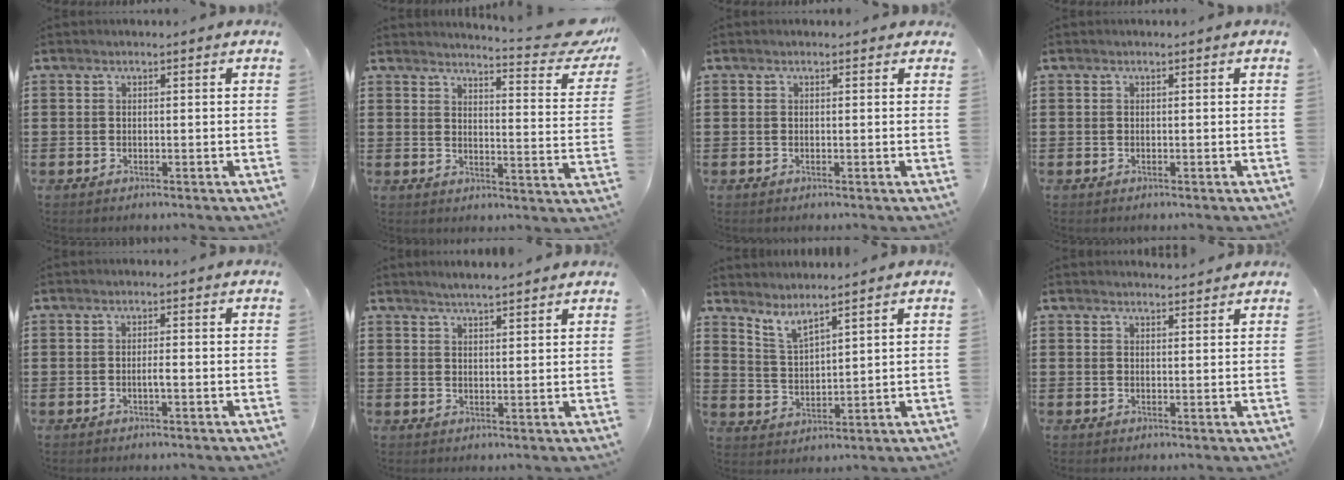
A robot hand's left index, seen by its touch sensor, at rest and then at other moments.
{"total": 6.0, "force": [5.4, -0.1, 2.6], "torque": [-0.041, -0.047, 0.087]}
{"total": 0.6, "force": [0.1, 0.5, 0.1], "torque": [-0.005, 0.005, 0.001]}
{"total": 0.0}
{"total": 1.4, "force": [-0.3, 0.1, 1.3], "torque": [-0.025, 0.000, -0.006]}
{"total": 2.6, "force": [2.6, -0.3, 0.5], "torque": [-0.016, -0.003, 0.048]}
{"total": 4.1, "force": [3.7, 0.3, 1.8], "torque": [-0.045, -0.014, 0.066]}
{"total": 1.7, "force": [1.7, 0.1, 0.1], "torque": [-0.007, 0.001, 0.034]}